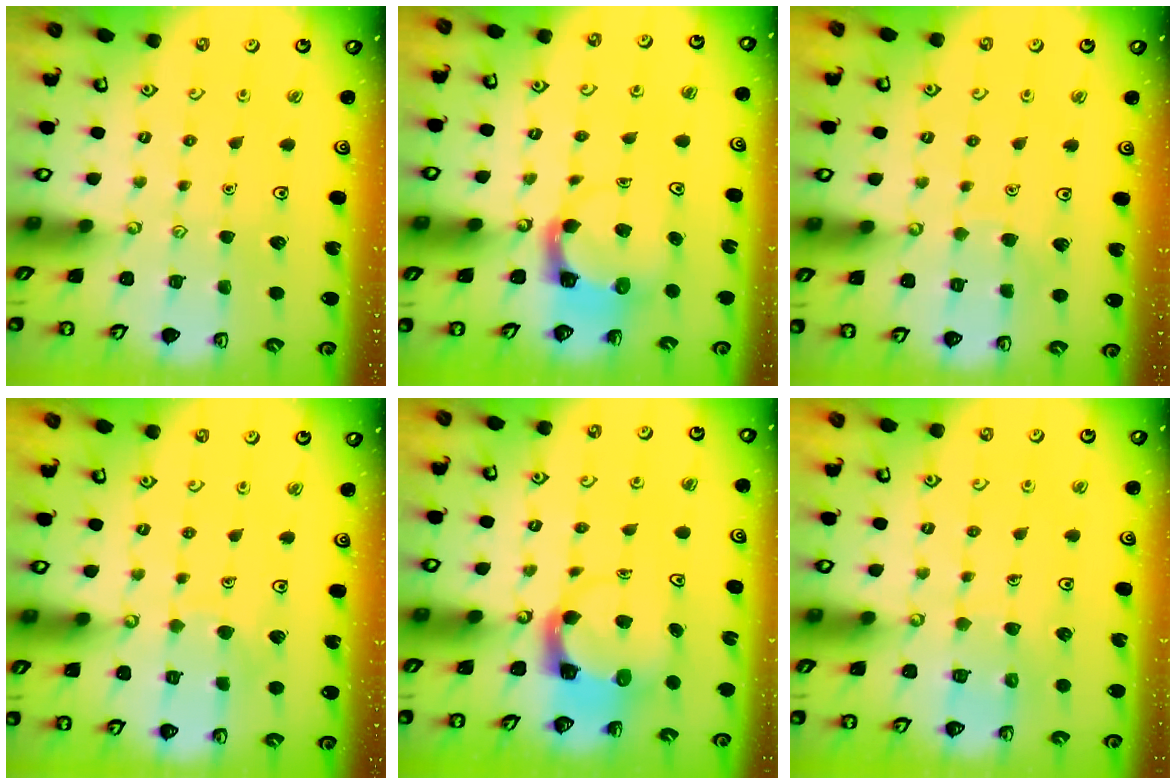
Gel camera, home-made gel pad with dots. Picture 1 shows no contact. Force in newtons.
{"total": 3.9, "press": 3.9, "slide": 0.4}
{"total": 3.9, "press": 3.9, "slide": 0.3}
{"total": 4.9, "press": 4.8, "slide": 0.4}
{"total": 3.6, "press": 3.6, "slide": 0.5}
{"total": 6.4, "press": 6.4, "slide": 0.5}